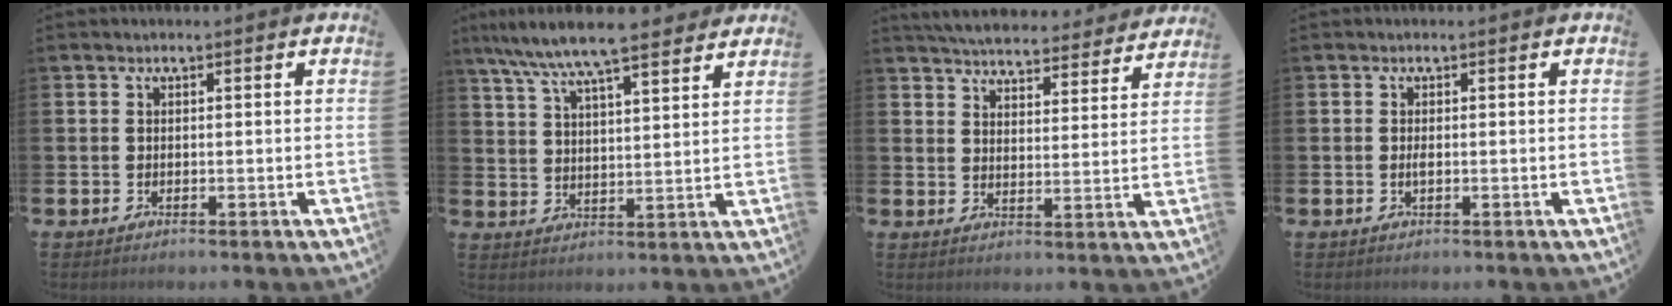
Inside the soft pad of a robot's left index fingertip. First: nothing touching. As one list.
[{"total": 9.0, "force": [8.3, 1.0, 3.3], "torque": [-0.081, -0.040, 0.148]}, {"total": 5.6, "force": [5.5, 0.7, 0.7], "torque": [-0.028, -0.044, 0.094]}, {"total": 0.7, "force": [-0.1, 0.1, 0.7], "torque": [-0.016, -0.002, -0.001]}]